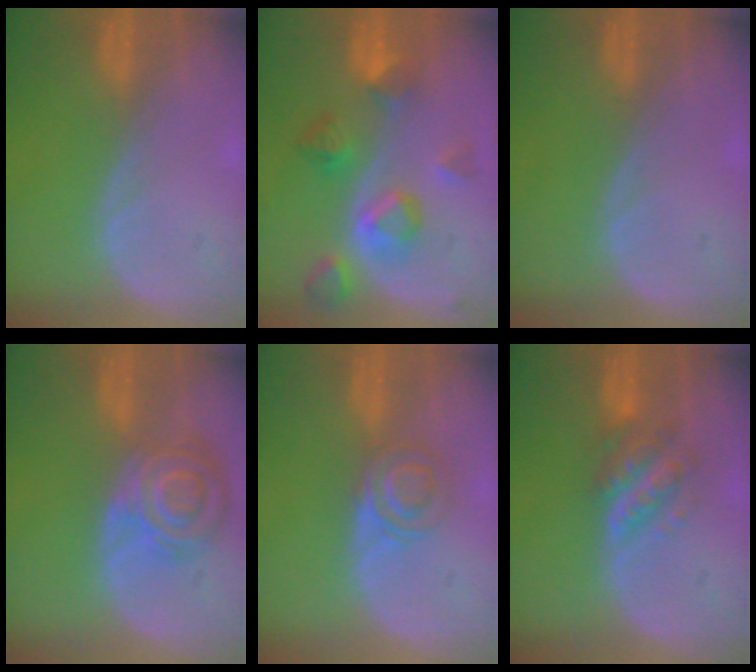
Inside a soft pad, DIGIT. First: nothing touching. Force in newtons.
{"total": 7.6, "press": 7.3, "slide": 2.0}
{"total": 0.0}
{"total": 8.4, "press": 7.4, "slide": 3.9}
{"total": 4.4, "press": 4.3, "slide": 0.9}
{"total": 5.8, "press": 5.3, "slide": 2.5}